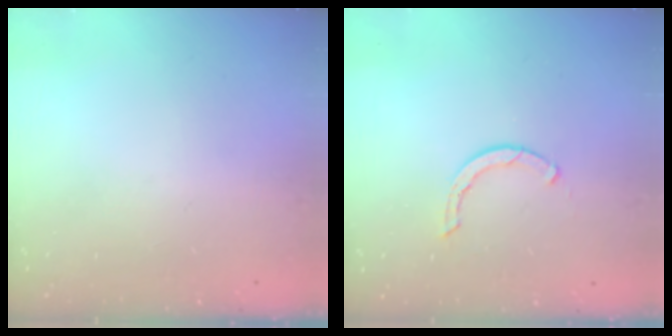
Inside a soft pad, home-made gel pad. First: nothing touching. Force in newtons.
{"total": 1.7, "press": 1.6, "slide": 0.3}